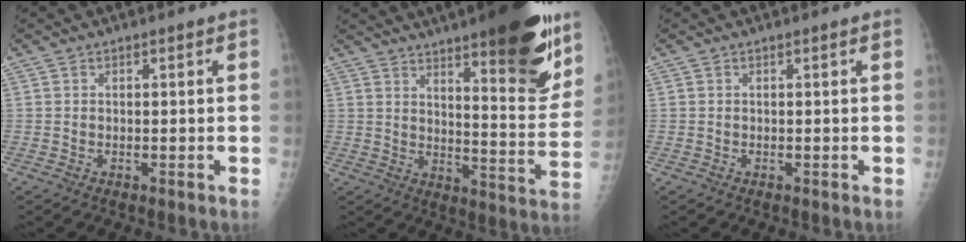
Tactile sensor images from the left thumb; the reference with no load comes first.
{"total": 21.3, "force": [13.6, 4.8, 15.7], "torque": [-0.184, -0.074, 0.195]}
{"total": 0.0}